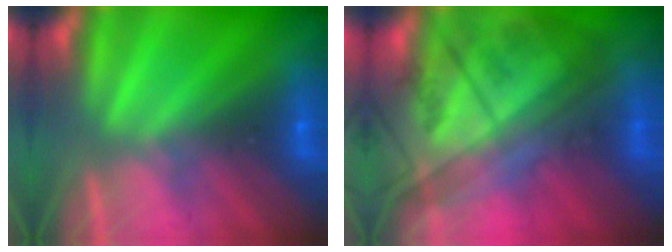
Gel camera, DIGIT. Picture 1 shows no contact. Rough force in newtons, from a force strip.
{"total": 7.3}